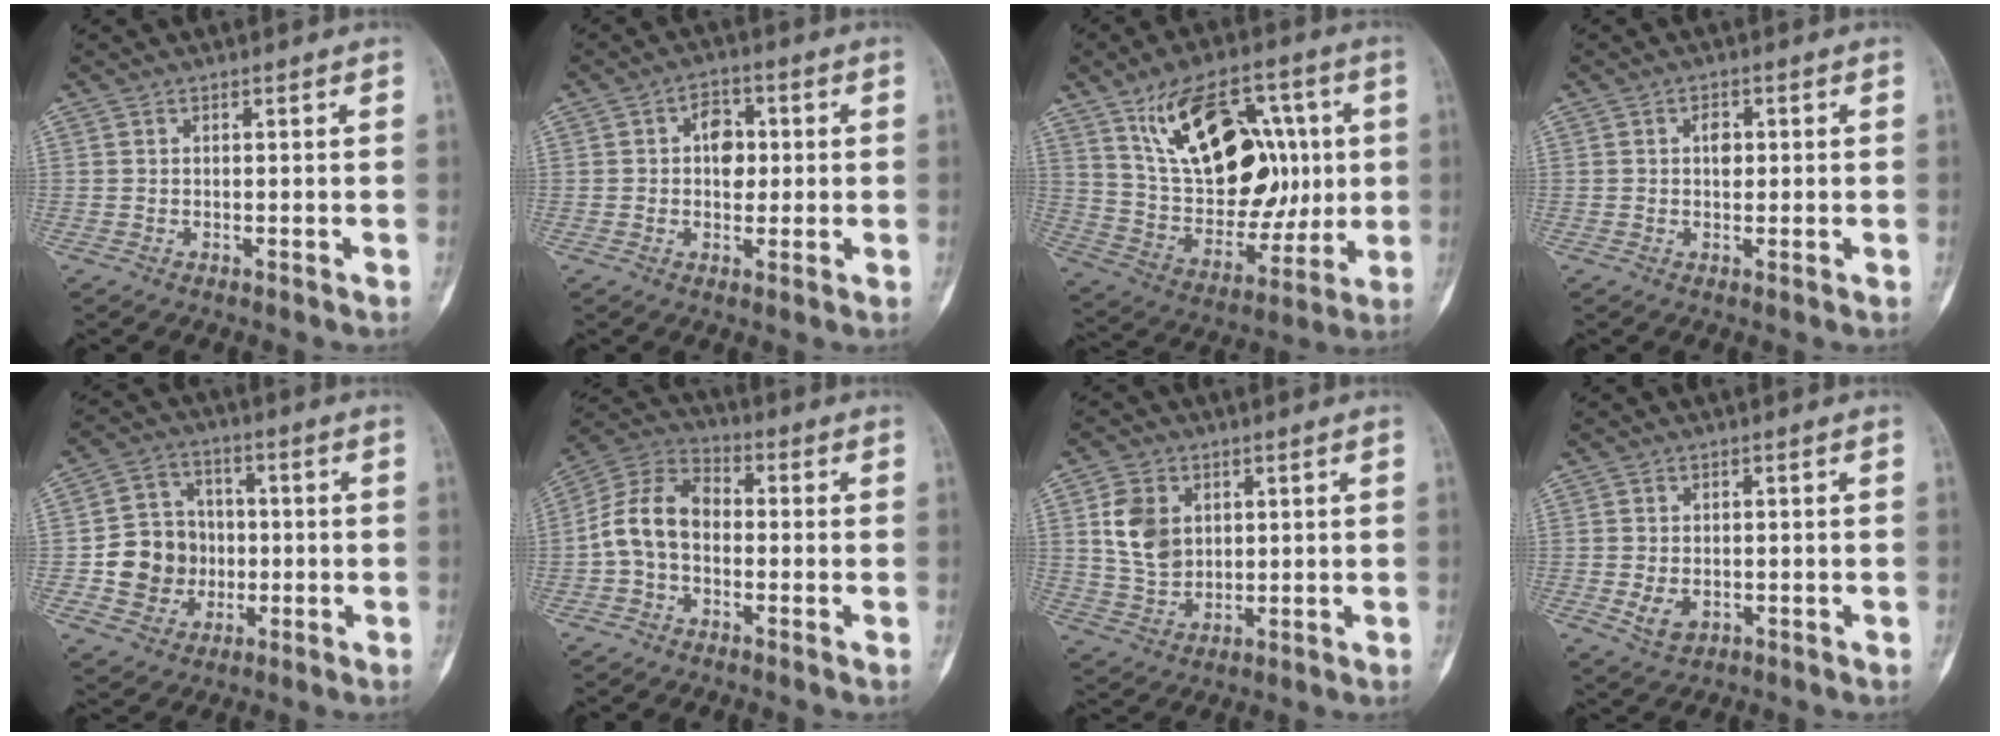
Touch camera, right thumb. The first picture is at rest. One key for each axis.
{"total": 5.9, "fx": 0.7, "fy": 4.2, "fz": 4.1, "tx": -0.036, "ty": 0.005, "tz": 0.005}
{"total": 24.5, "fx": 6.2, "fy": 14.4, "fz": 18.8, "tx": -0.271, "ty": -0.004, "tz": 0.114}
{"total": 2.6, "fx": 0.4, "fy": 1.8, "fz": 1.9, "tx": -0.019, "ty": 0.003, "tz": 0.003}
{"total": 11.5, "fx": -1.5, "fy": 10.5, "fz": 4.5, "tx": -0.036, "ty": 0.020, "tz": -0.025}
{"total": 10.6, "fx": -1.3, "fy": 7.3, "fz": 7.5, "tx": -0.132, "ty": 0.037, "tz": -0.039}
{"total": 8.8, "fx": 2.4, "fy": 6.7, "fz": 5.3, "tx": -0.081, "ty": -0.010, "tz": 0.054}
{"total": 4.0, "fx": -0.8, "fy": 2.8, "fz": 2.7, "tx": -0.046, "ty": -0.002, "tz": -0.005}